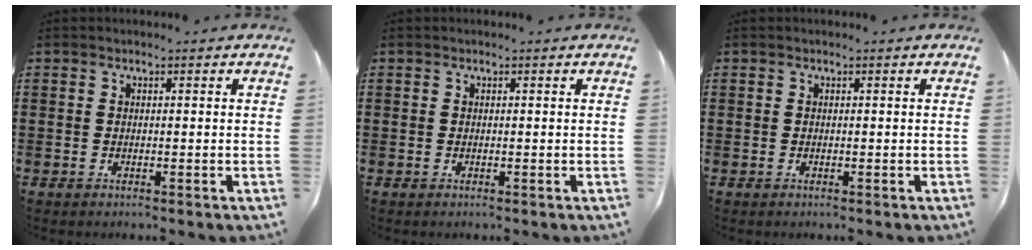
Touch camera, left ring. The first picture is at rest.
{"total": 0.0}
{"total": 0.0}